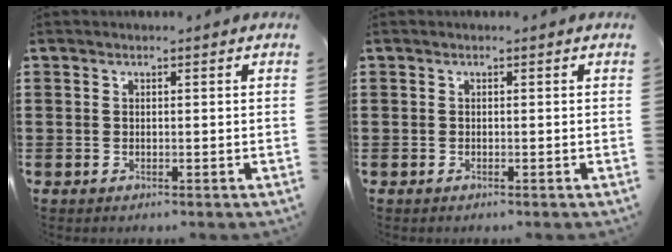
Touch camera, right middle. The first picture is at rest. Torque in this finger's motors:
{"motor_torque": [-1.25, 0.89, 0.04, -0.01]}